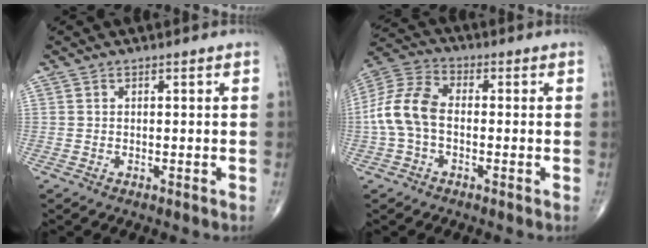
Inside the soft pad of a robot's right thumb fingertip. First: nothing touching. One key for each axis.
{"total": 10.2, "fx": -1.2, "fy": 6.3, "fz": 8.0, "tx": -0.169, "ty": 0.030, "tz": -0.033}